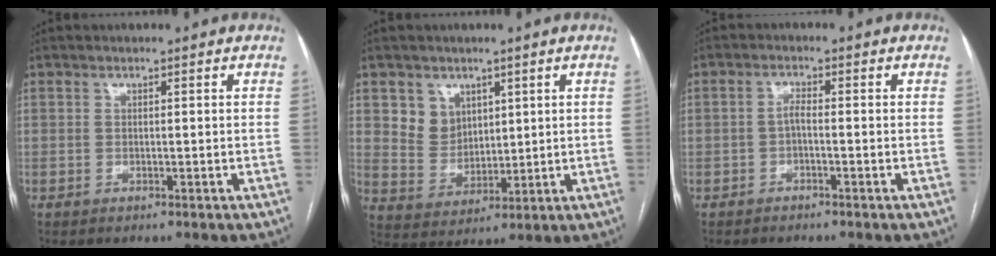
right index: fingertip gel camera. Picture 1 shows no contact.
{"total": 5.9, "force": [3.1, 4.8, 1.4], "torque": [-0.033, 0.005, 0.069]}
{"total": 1.6, "force": [-0.7, 0.3, 1.4], "torque": [-0.026, 0.004, -0.016]}